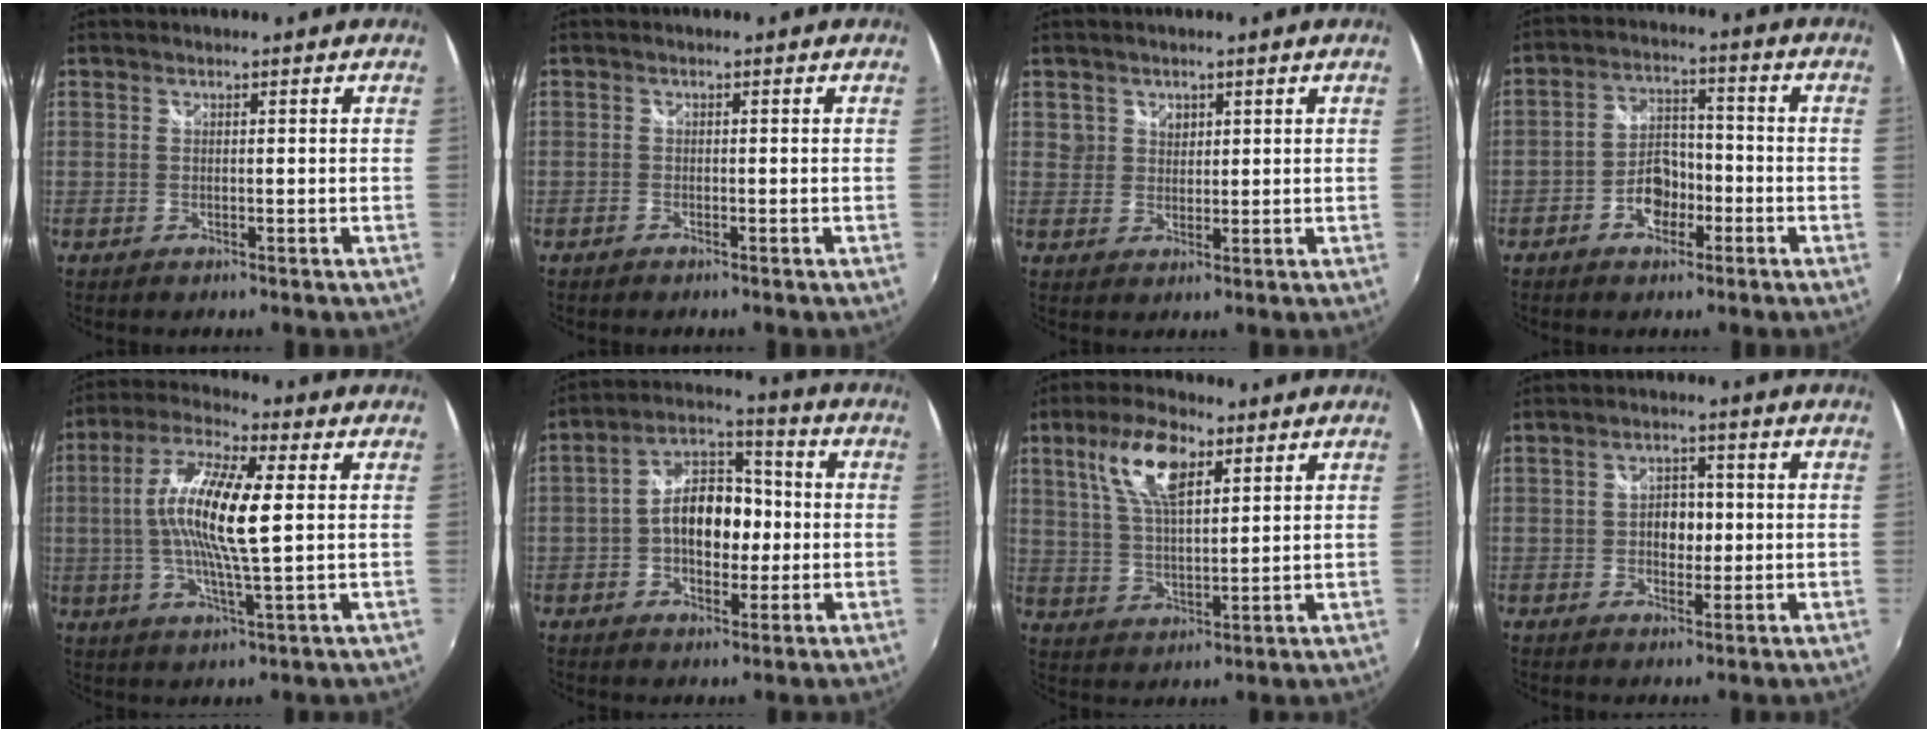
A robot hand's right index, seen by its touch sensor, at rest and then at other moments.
{"total": 0.8, "force": [-0.7, 0.3, 0.1], "torque": [-0.005, -0.002, -0.015]}
{"total": 3.2, "force": [1.5, 2.8, 0.4], "torque": [0.004, 0.007, 0.026]}
{"total": 6.8, "force": [-3.3, 4.3, 4.1], "torque": [-0.077, 0.016, -0.052]}
{"total": 13.6, "force": [1.1, 2.3, 13.3], "torque": [-0.254, 0.005, 0.011]}
{"total": 11.2, "force": [-1.3, 7.1, 8.5], "torque": [-0.152, 0.028, -0.021]}
{"total": 10.7, "force": [5.3, 4.2, 8.3], "torque": [-0.162, 0.014, 0.101]}
{"total": 4.3, "force": [-0.3, 3.3, 2.8], "torque": [-0.042, 0.007, -0.004]}